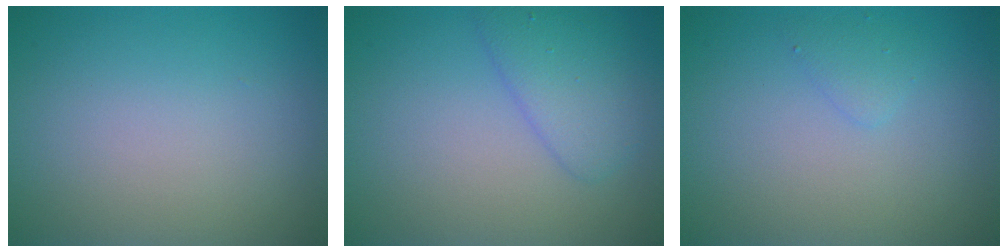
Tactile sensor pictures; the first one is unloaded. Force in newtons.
{"total": 3.0, "press": 3.0, "slide": 0.1}
{"total": 1.0, "press": 1.0, "slide": 0.1}